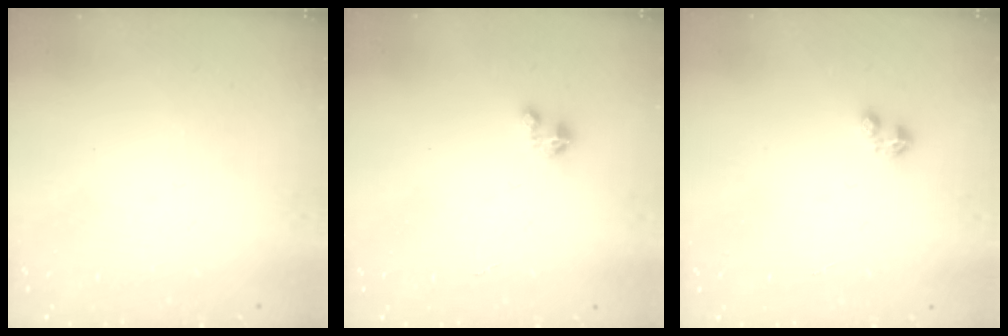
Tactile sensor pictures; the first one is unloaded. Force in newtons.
{"total": 2.0, "press": 2.0, "slide": 0.1}
{"total": 2.4, "press": 2.4, "slide": 0.3}